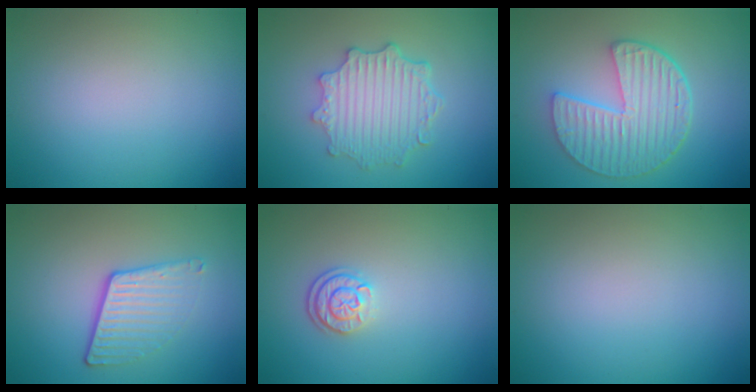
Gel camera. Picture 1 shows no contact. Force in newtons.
{"total": 4.6, "press": 3.8, "slide": 2.6}
{"total": 6.3, "press": 4.6, "slide": 4.3}
{"total": 3.8, "press": 2.6, "slide": 2.8}
{"total": 2.4, "press": 1.9, "slide": 1.5}
{"total": 0.0}